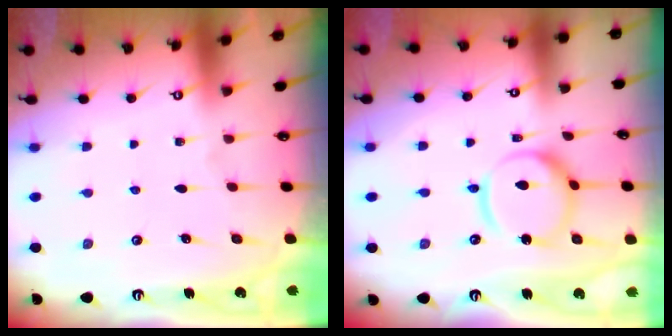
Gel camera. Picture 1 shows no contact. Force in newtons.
{"total": 12.6, "press": 12.5, "slide": 1.3}